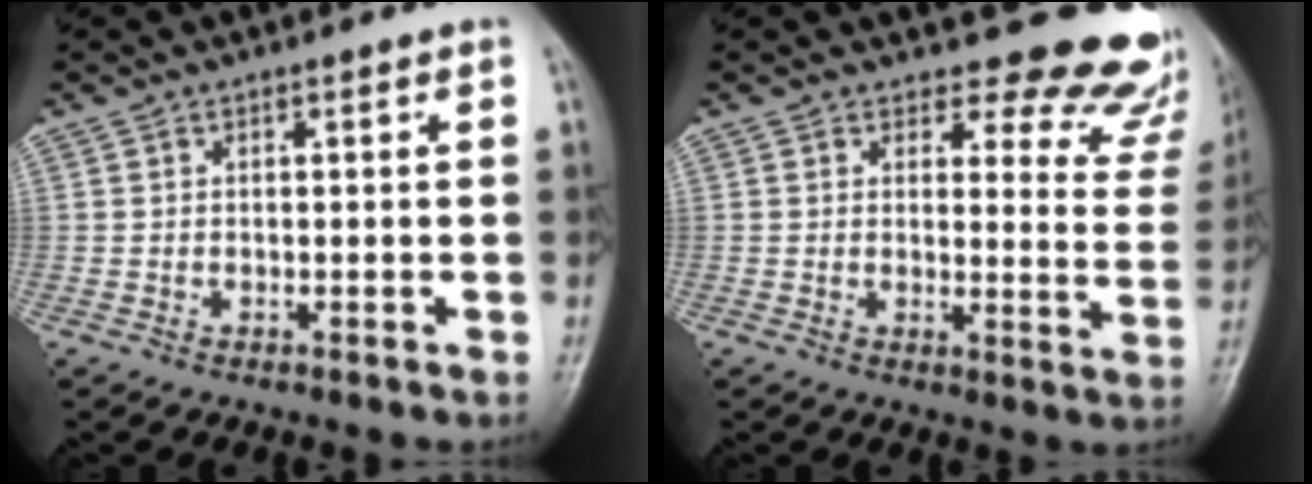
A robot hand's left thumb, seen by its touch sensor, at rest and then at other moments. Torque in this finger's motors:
{"motor_torque": [0.39, 0.27, -0.17, -0.18, 0.07]}